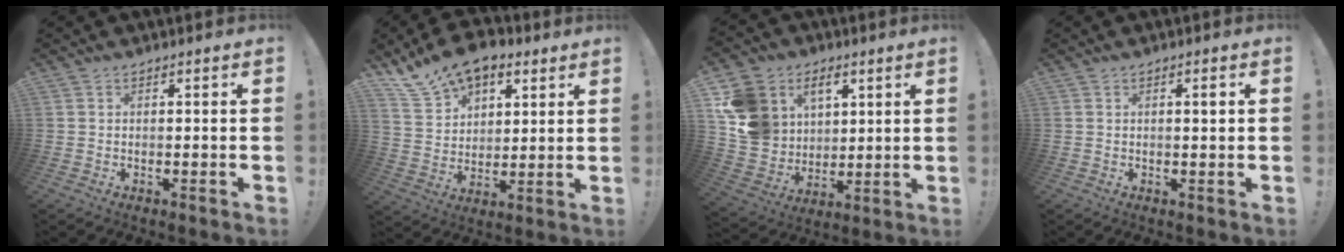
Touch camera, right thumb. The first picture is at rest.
{"total": 13.8, "force": [9.9, 8.1, 5.1], "torque": [-0.094, -0.068, 0.190]}
{"total": 15.8, "force": [6.2, 13.5, 5.6], "torque": [-0.107, -0.026, 0.135]}
{"total": 1.5, "force": [0.2, 0.0, 1.5], "torque": [-0.013, -0.003, -0.003]}